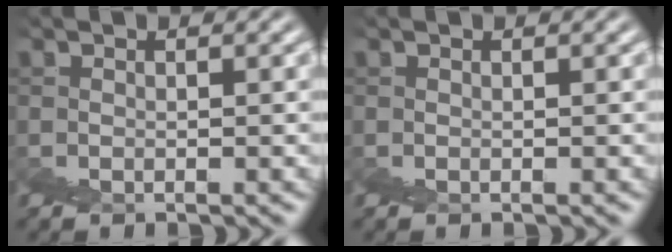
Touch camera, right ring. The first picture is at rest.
{"total": 0.0}